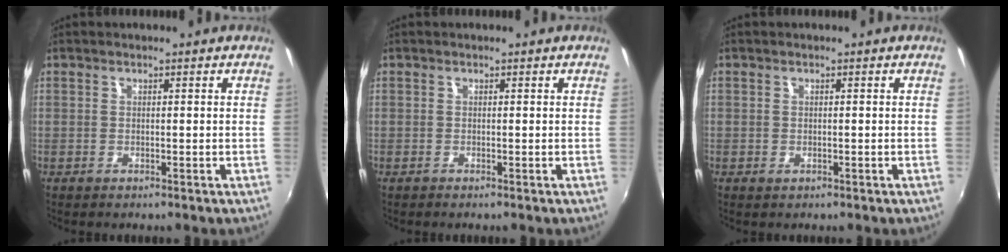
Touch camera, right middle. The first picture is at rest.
{"total": 0.0}
{"total": 0.8, "force": [-0.3, 0.7, 0.4], "torque": [-0.002, 0.000, -0.004]}